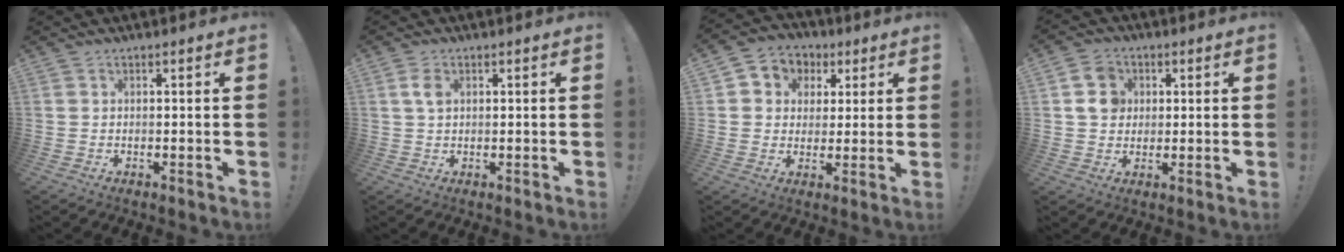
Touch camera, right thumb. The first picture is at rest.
{"total": 3.5, "force": [1.1, 2.1, 2.6], "torque": [-0.041, 0.000, 0.017]}
{"total": 6.6, "force": [0.9, 6.3, 1.8], "torque": [-0.028, -0.001, 0.023]}
{"total": 8.9, "force": [2.4, 7.7, 3.8], "torque": [-0.063, 0.008, 0.053]}